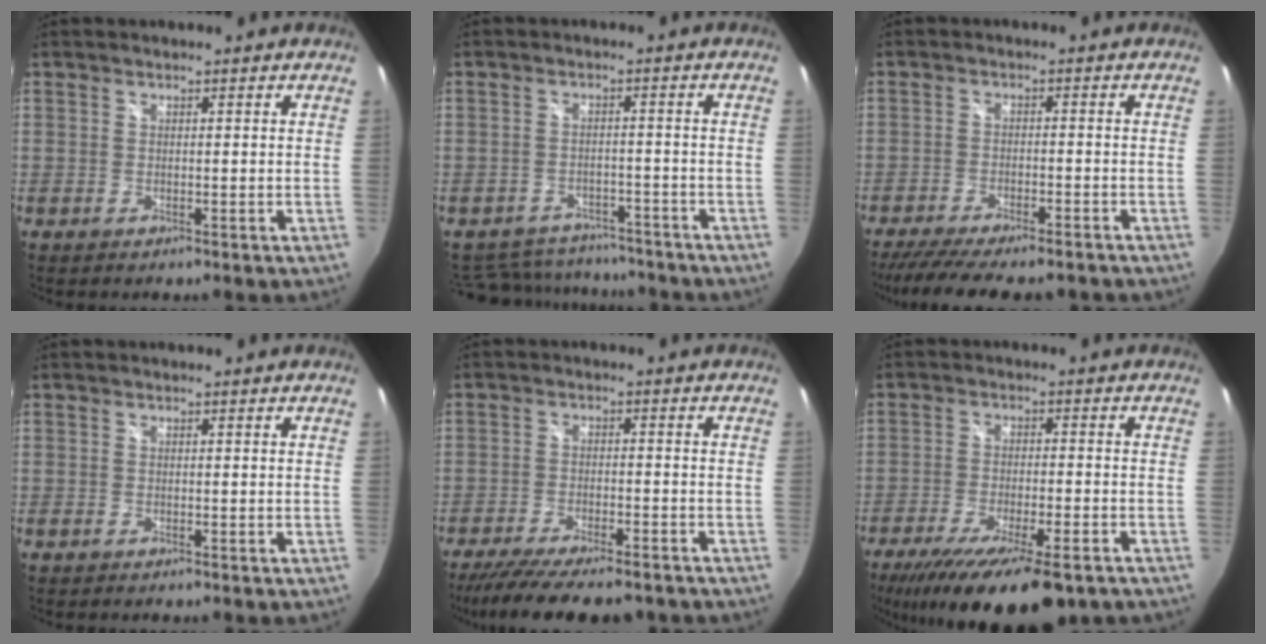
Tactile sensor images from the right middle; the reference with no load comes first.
{"total": 12.4, "force": [-10.5, 5.9, 3.2], "torque": [-0.087, 0.022, -0.137]}
{"total": 14.9, "force": [-12.6, 3.2, 7.4], "torque": [-0.150, -0.033, -0.189]}
{"total": 0.7, "force": [-0.6, 0.3, 0.2], "torque": [-0.005, -0.003, -0.015]}
{"total": 15.8, "force": [-13.4, 3.4, 7.8], "torque": [-0.156, -0.033, -0.204]}
{"total": 18.6, "force": [-13.2, 4.9, 12.2], "torque": [-0.233, -0.063, -0.204]}